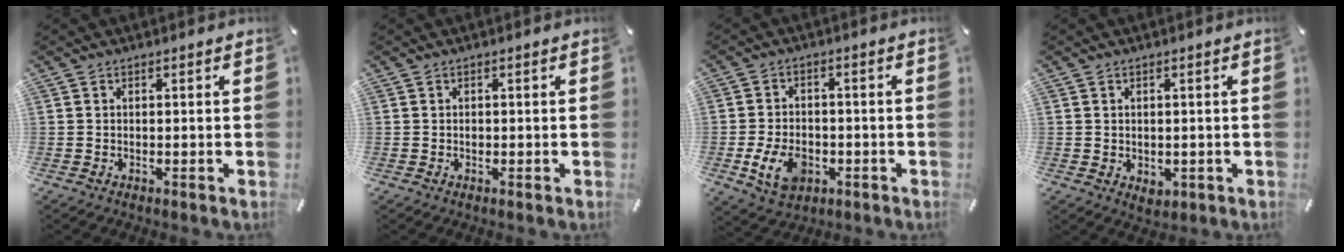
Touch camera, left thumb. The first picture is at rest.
{"total": 0.8, "force": [-0.1, 0.6, 0.5], "torque": [-0.010, 0.003, -0.004]}
{"total": 8.9, "force": [-2.8, 6.4, 5.4], "torque": [-0.117, 0.005, -0.051]}
{"total": 2.0, "force": [0.1, 1.8, 0.6], "torque": [-0.003, 0.000, 0.001]}